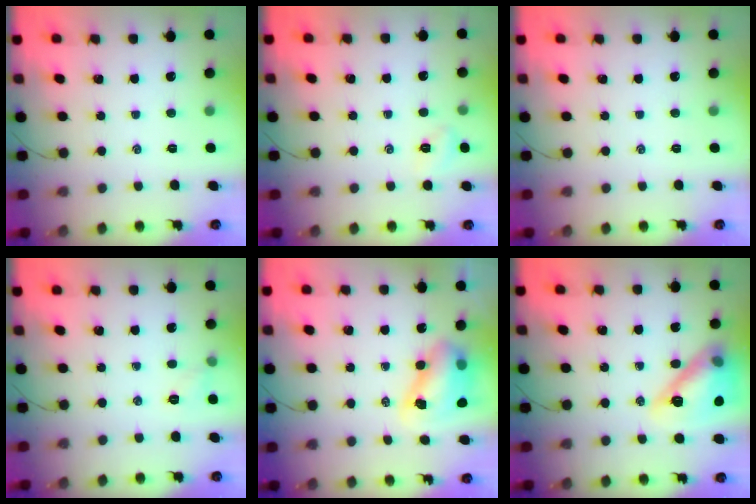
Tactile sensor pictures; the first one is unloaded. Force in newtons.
{"total": 4.4, "press": 4.2, "slide": 1.3}
{"total": 0.0}
{"total": 4.7, "press": 4.5, "slide": 1.4}
{"total": 8.9, "press": 8.6, "slide": 2.2}
{"total": 17.4, "press": 17.1, "slide": 3.0}